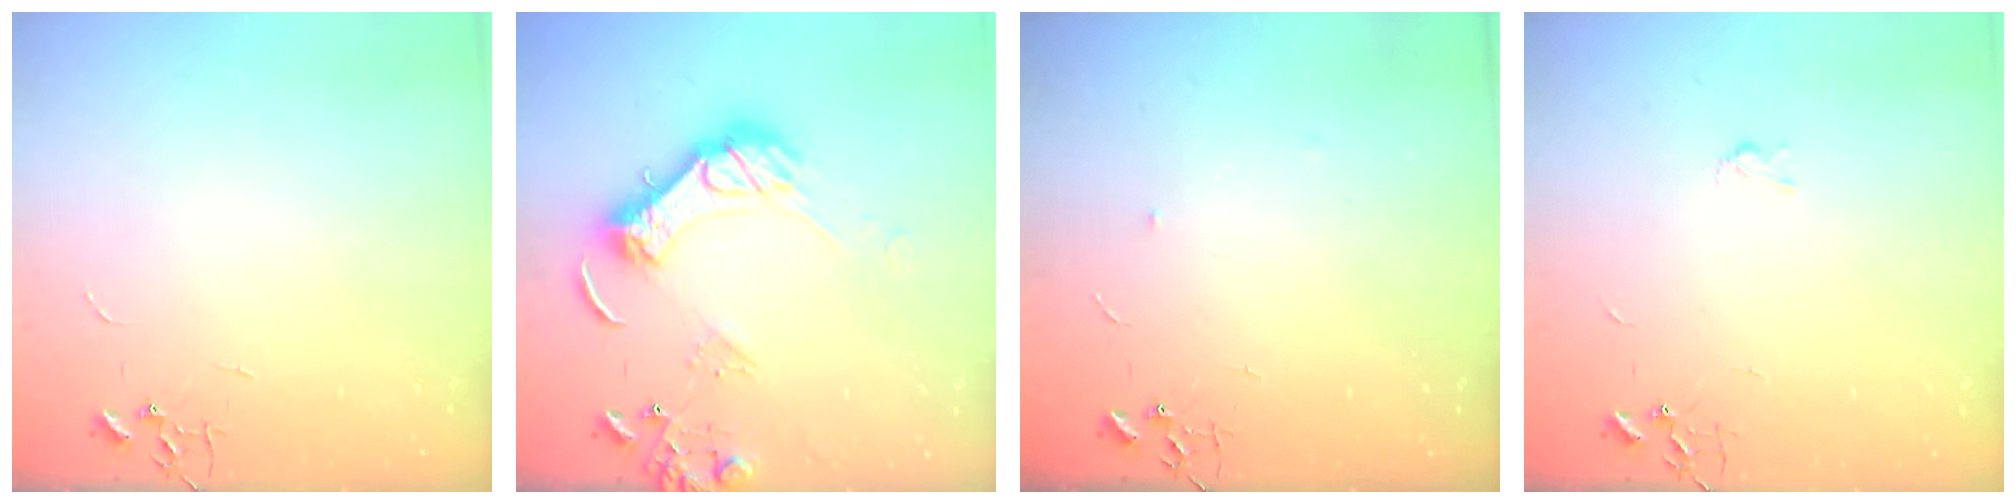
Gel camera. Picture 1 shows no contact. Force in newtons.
{"total": 15.3, "press": 15.2, "slide": 1.7}
{"total": 3.6, "press": 3.5, "slide": 0.6}
{"total": 3.1, "press": 3.0, "slide": 0.7}